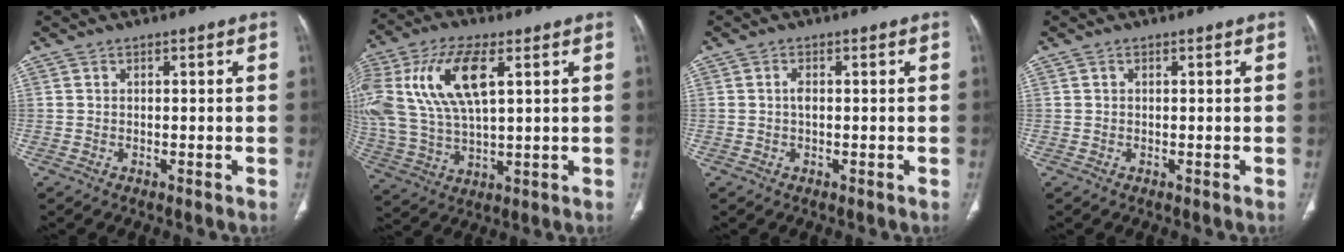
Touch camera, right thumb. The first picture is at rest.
{"total": 19.1, "force": [5.8, 8.8, 15.9], "torque": [-0.348, 0.000, 0.111]}
{"total": 1.5, "force": [0.1, 0.8, 1.3], "torque": [-0.024, 0.002, 0.001]}
{"total": 0.0}